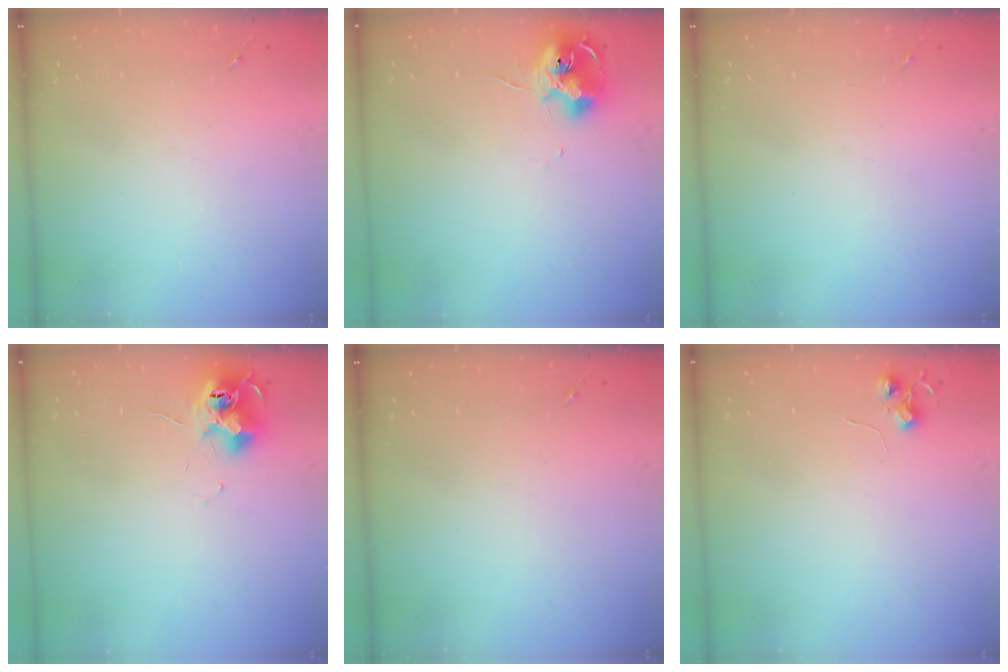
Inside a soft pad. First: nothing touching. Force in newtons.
{"total": 11.1, "press": 11.0, "slide": 0.6}
{"total": 0.0}
{"total": 12.3, "press": 12.3, "slide": 0.8}
{"total": 0.0}
{"total": 6.0, "press": 6.0, "slide": 0.5}